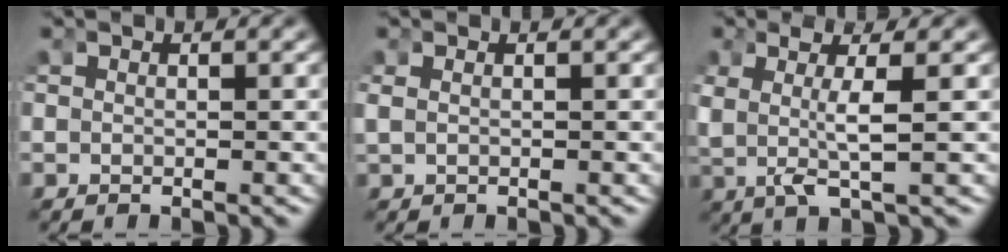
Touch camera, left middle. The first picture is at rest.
{"total": 0.6, "force": [0.2, 0.2, 0.5], "torque": [-0.013, 0.000, 0.010]}
{"total": 4.6, "force": [0.8, 1.2, 4.4], "torque": [-0.095, -0.006, 0.023]}